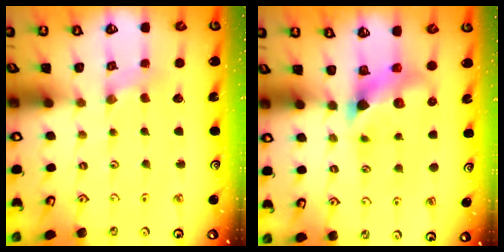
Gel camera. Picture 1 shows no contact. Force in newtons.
{"total": 7.2, "press": 7.1, "slide": 0.9}